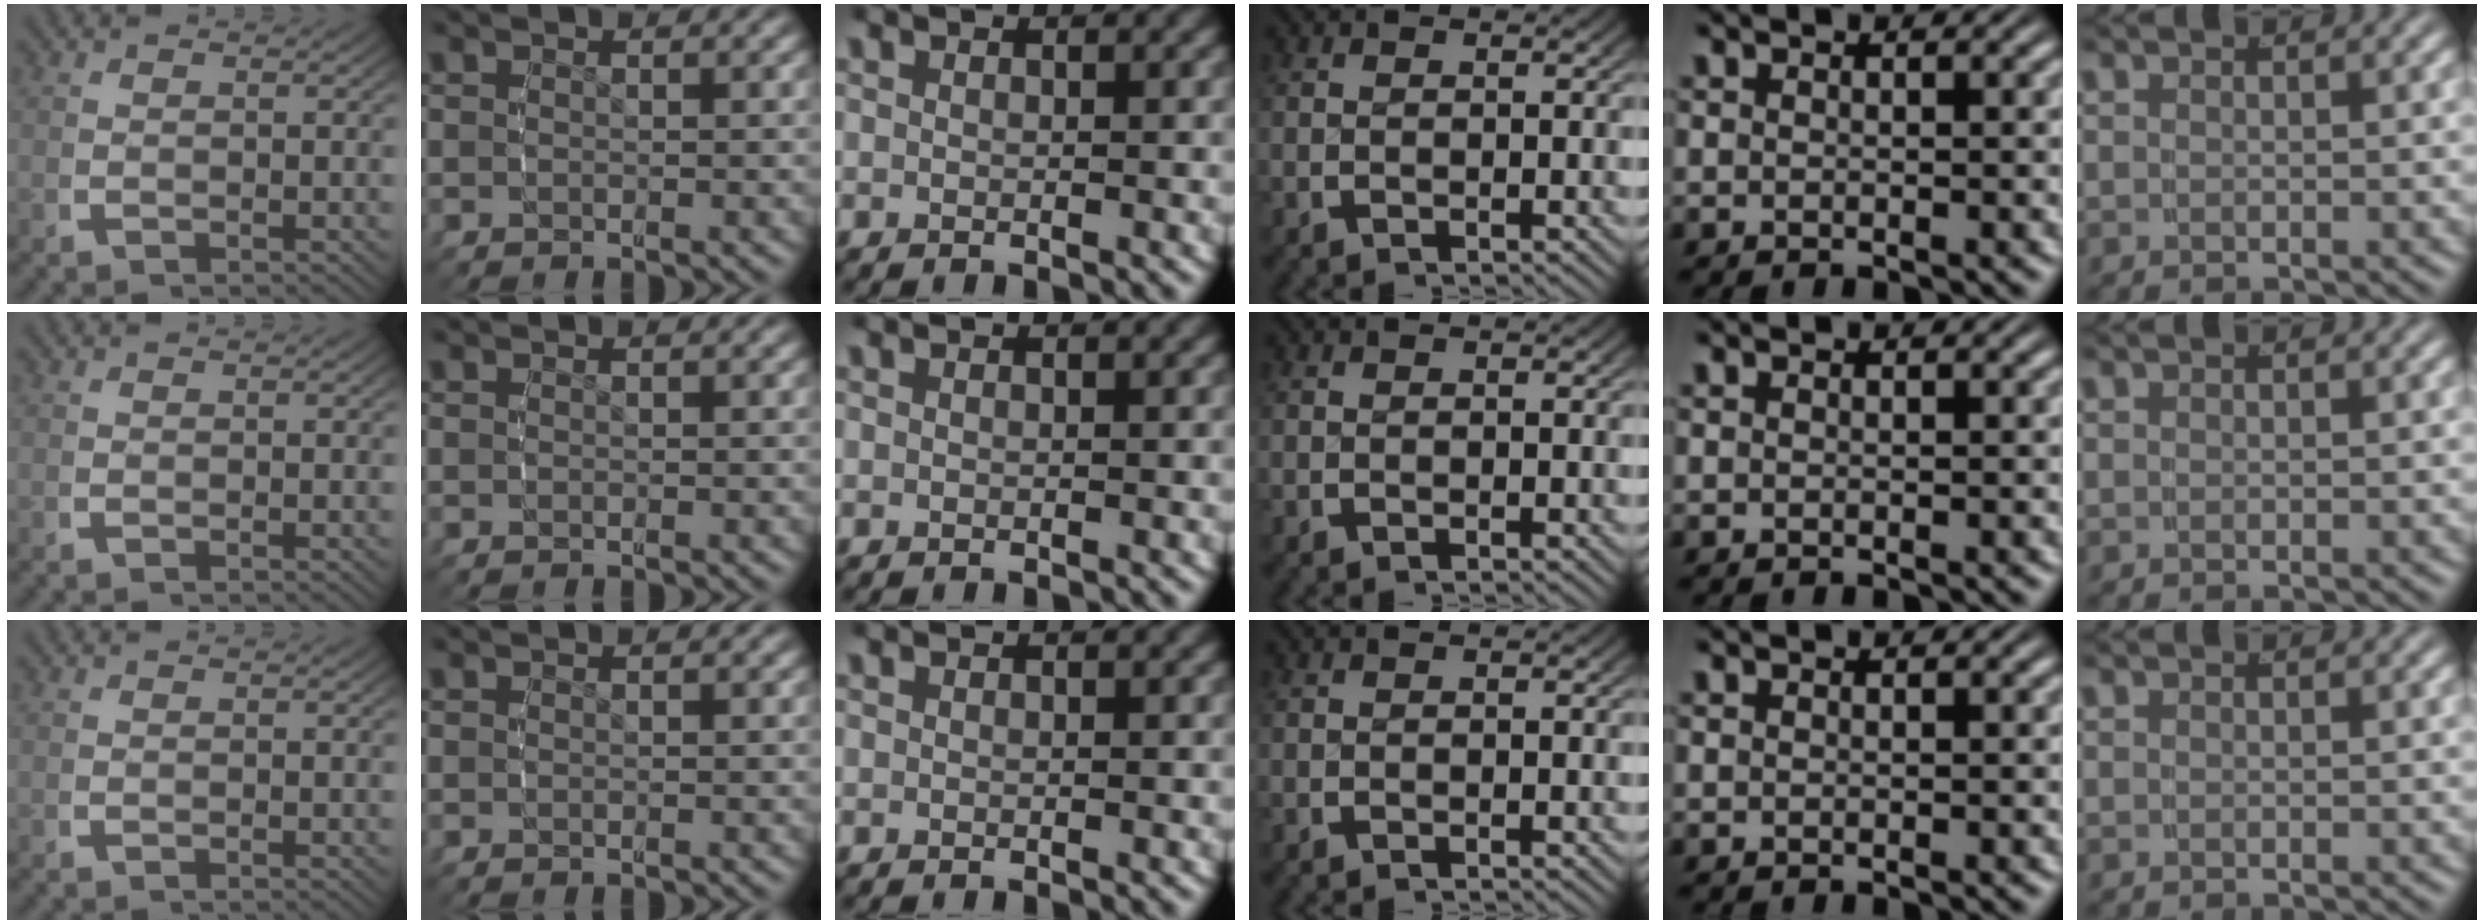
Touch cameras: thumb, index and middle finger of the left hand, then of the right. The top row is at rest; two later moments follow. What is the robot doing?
{"motion": "reach", "object": "shorts"}